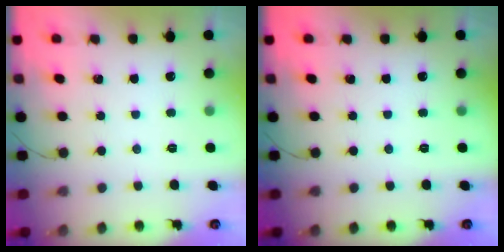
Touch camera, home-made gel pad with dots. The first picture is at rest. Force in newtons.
{"total": 0.0}